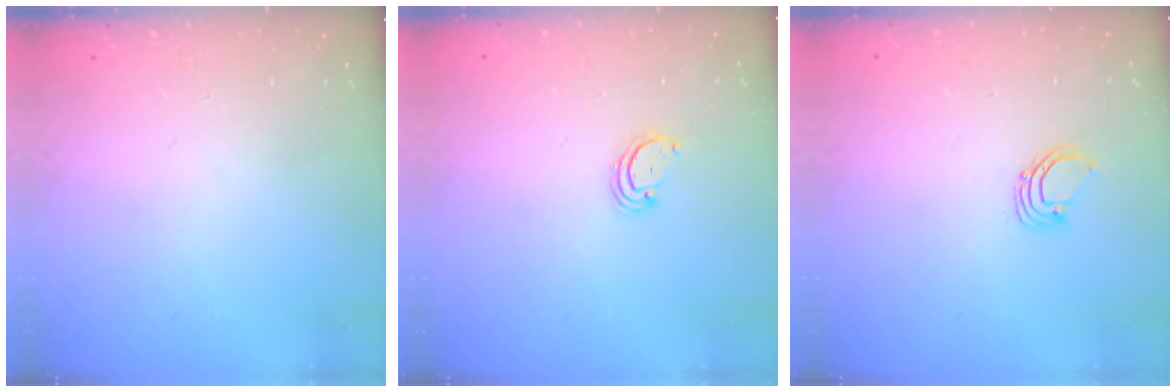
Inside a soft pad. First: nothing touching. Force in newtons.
{"total": 2.8, "press": 2.8, "slide": 0.3}
{"total": 2.7, "press": 2.7, "slide": 0.2}